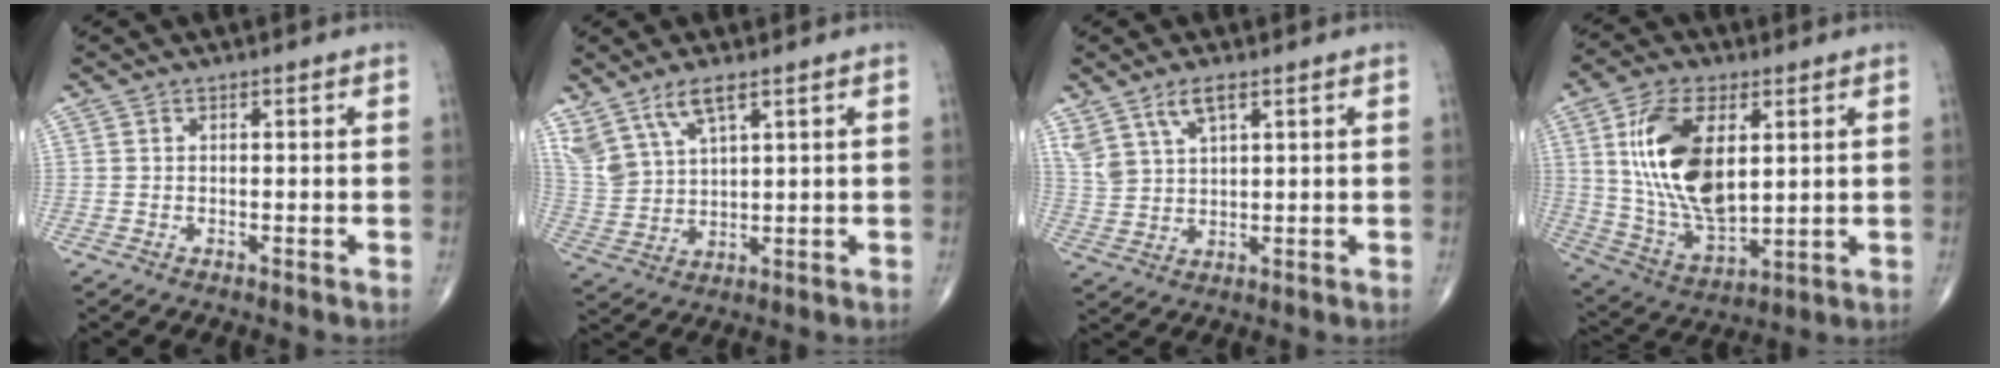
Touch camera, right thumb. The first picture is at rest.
{"total": 8.4, "force": [5.8, 3.0, 5.4], "torque": [-0.114, -0.021, 0.128]}
{"total": 6.2, "force": [3.9, 2.5, 4.1], "torque": [-0.083, -0.015, 0.083]}
{"total": 18.7, "force": [4.3, 9.6, 15.4], "torque": [-0.285, -0.018, 0.090]}